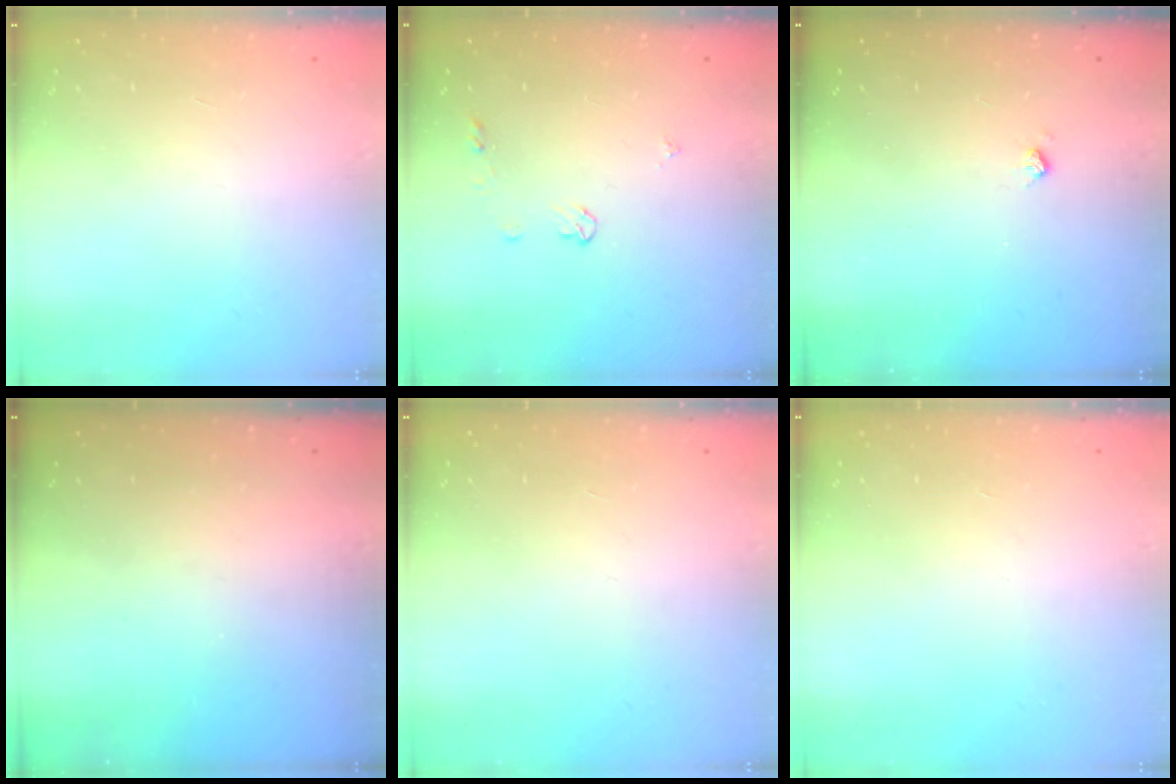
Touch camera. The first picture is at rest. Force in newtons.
{"total": 3.9, "press": 3.8, "slide": 0.6}
{"total": 3.4, "press": 3.3, "slide": 0.7}
{"total": 0.0}
{"total": 0.0}
{"total": 0.0}